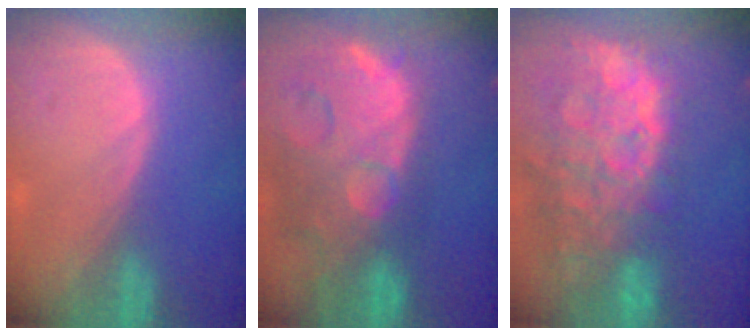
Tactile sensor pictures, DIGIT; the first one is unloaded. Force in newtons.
{"total": 14.8, "press": 11.9, "slide": 8.9}
{"total": 14.6, "press": 11.8, "slide": 8.5}